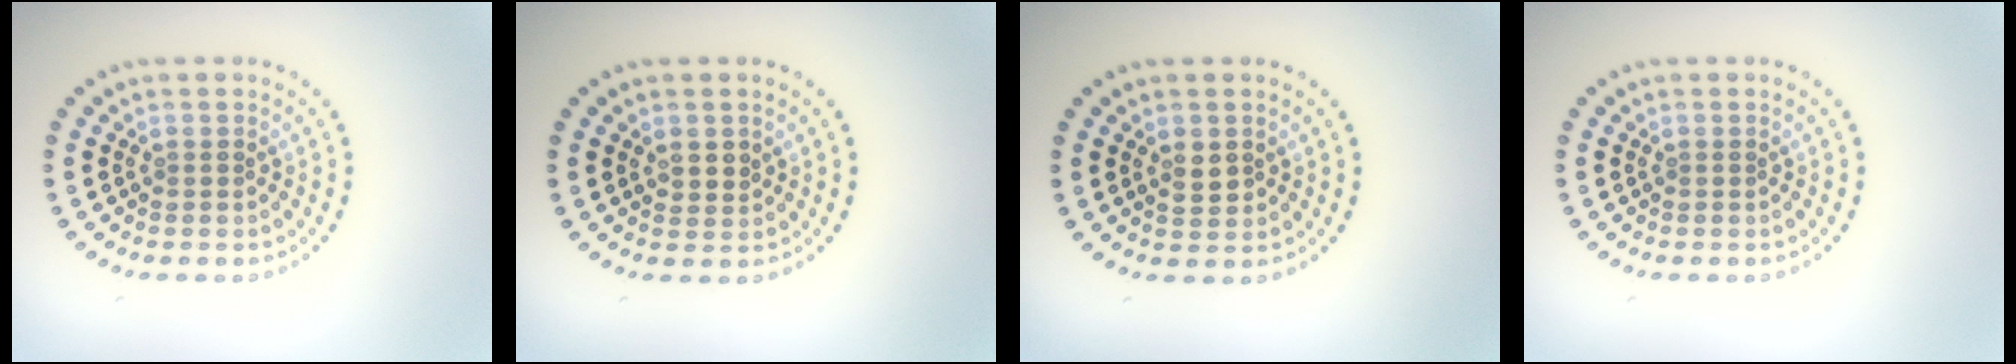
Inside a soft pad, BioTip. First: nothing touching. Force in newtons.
{"total": 1.3, "press": 1.2, "slide": 0.5}
{"total": 1.4, "press": 1.4, "slide": 0.2}
{"total": 0.0}